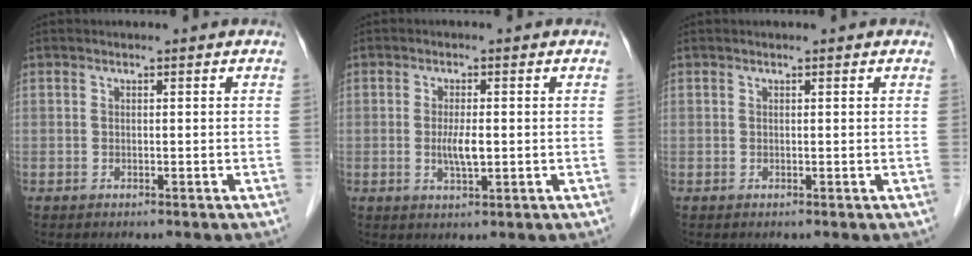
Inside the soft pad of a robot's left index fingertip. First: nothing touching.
{"total": 3.4, "force": [-0.3, 0.7, 3.3], "torque": [-0.067, -0.006, -0.005]}
{"total": 0.5, "force": [0.4, 0.1, 0.2], "torque": [-0.006, 0.005, 0.005]}